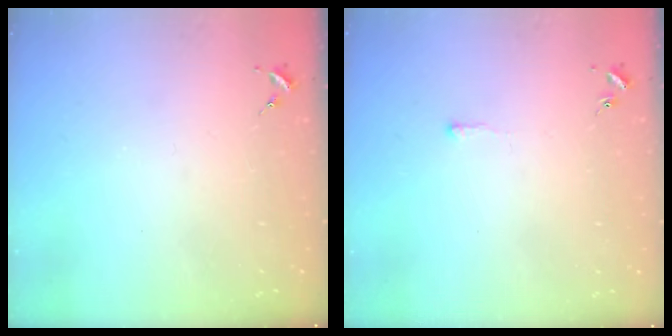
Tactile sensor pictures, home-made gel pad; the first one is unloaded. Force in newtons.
{"total": 2.6, "press": 2.6, "slide": 0.4}